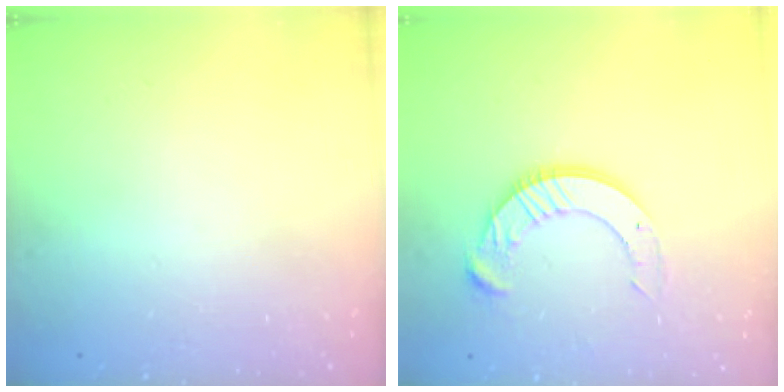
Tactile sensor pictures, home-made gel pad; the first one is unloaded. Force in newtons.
{"total": 12.2, "press": 12.1, "slide": 1.2}